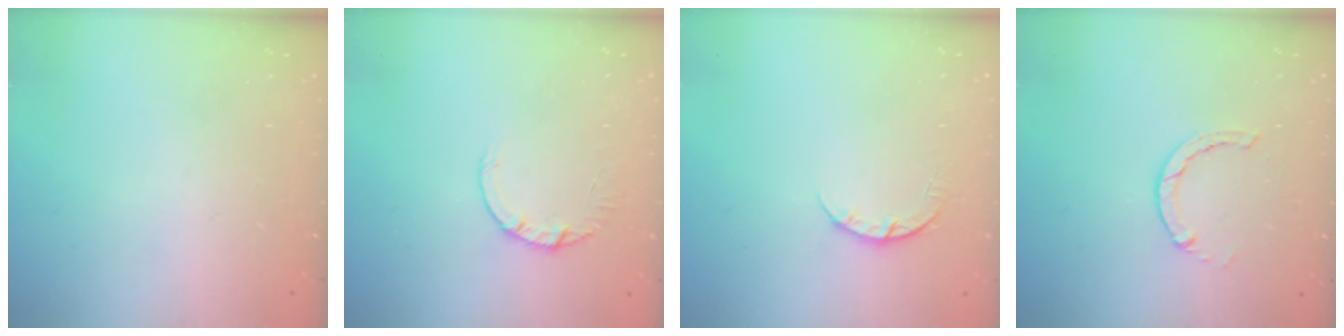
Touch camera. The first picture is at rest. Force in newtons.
{"total": 2.7, "press": 2.7, "slide": 0.4}
{"total": 3.2, "press": 3.2, "slide": 0.5}
{"total": 1.3, "press": 1.2, "slide": 0.3}